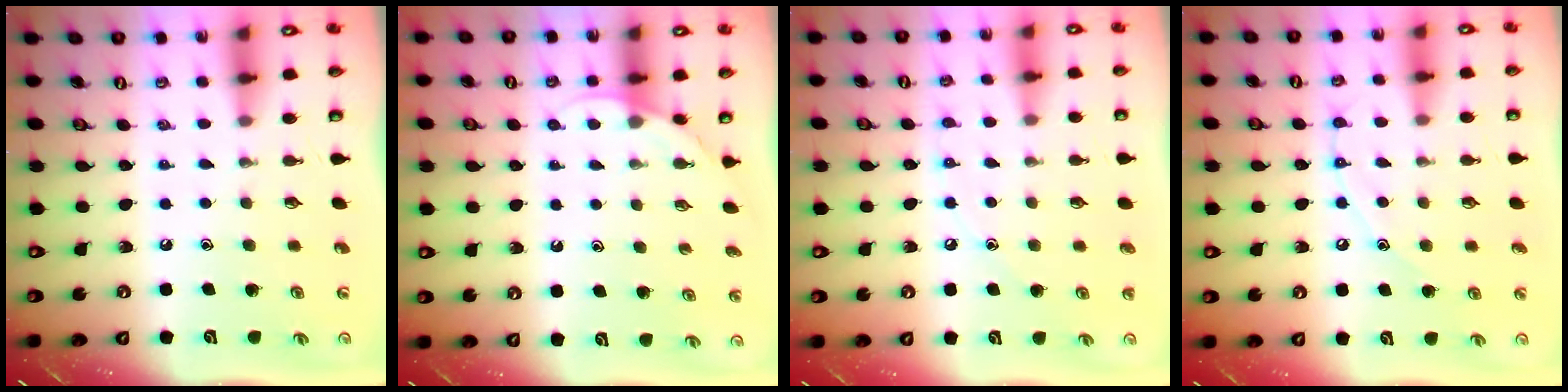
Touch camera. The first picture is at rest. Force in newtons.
{"total": 4.0, "press": 4.0, "slide": 0.3}
{"total": 5.4, "press": 5.3, "slide": 0.6}
{"total": 8.0, "press": 8.0, "slide": 0.7}